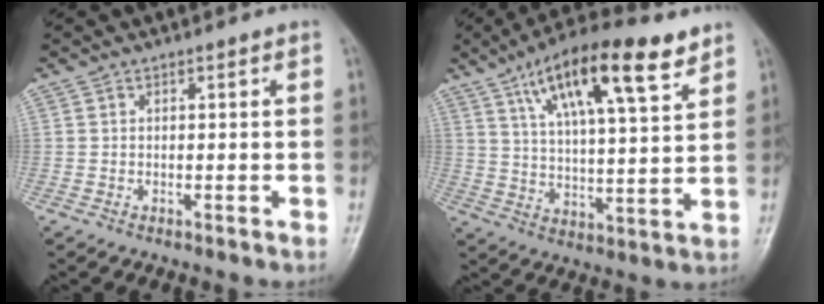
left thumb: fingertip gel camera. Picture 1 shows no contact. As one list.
[{"total": 18.5, "force": [10.5, 5.2, 14.3], "torque": [-0.218, -0.024, 0.178]}]